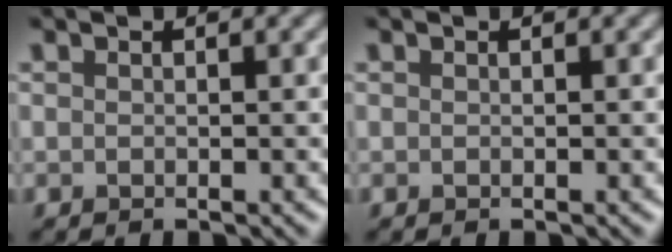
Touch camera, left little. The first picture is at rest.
{"total": 0.0}